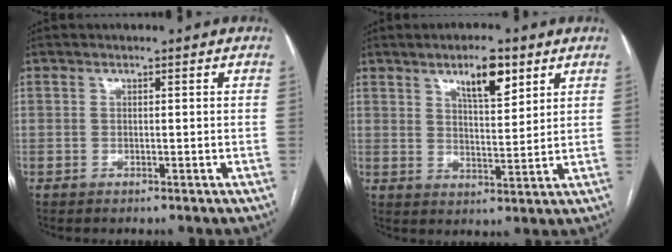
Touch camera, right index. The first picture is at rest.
{"total": 7.4, "force": [4.4, 1.7, 5.6], "torque": [-0.098, -0.002, 0.077]}